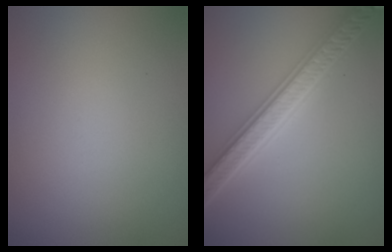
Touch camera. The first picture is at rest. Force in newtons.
{"total": 5.4, "press": 5.3, "slide": 1.1}